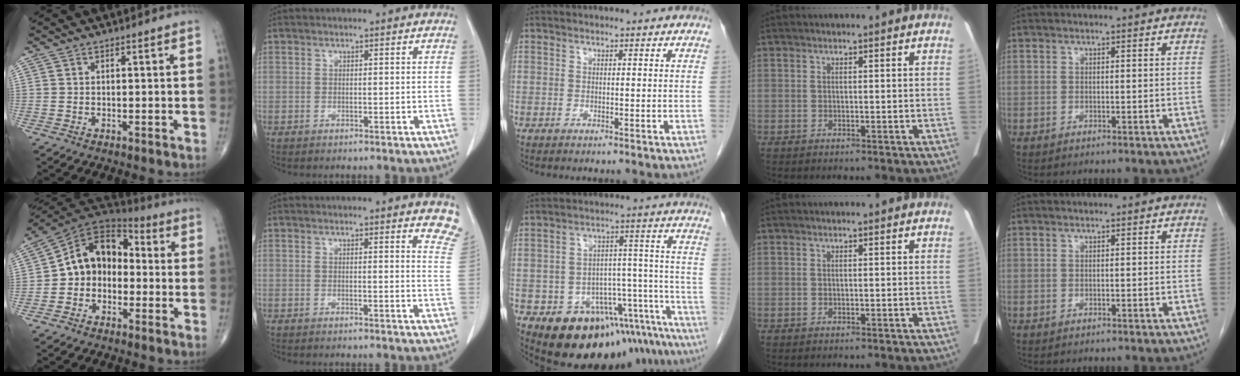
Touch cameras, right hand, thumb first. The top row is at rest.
{"thumb": {"total": 12.5, "force": [-1.2, 9.6, 7.9], "torque": [-0.097, 0.046, -0.039]}, "index": {"total": 5.7, "force": [5.2, 1.0, 2.1], "torque": [-0.009, -0.026, 0.028]}, "middle": {"total": 18.9, "force": [-16.1, 7.5, 6.6], "torque": [-0.029, 0.062, -0.205]}}